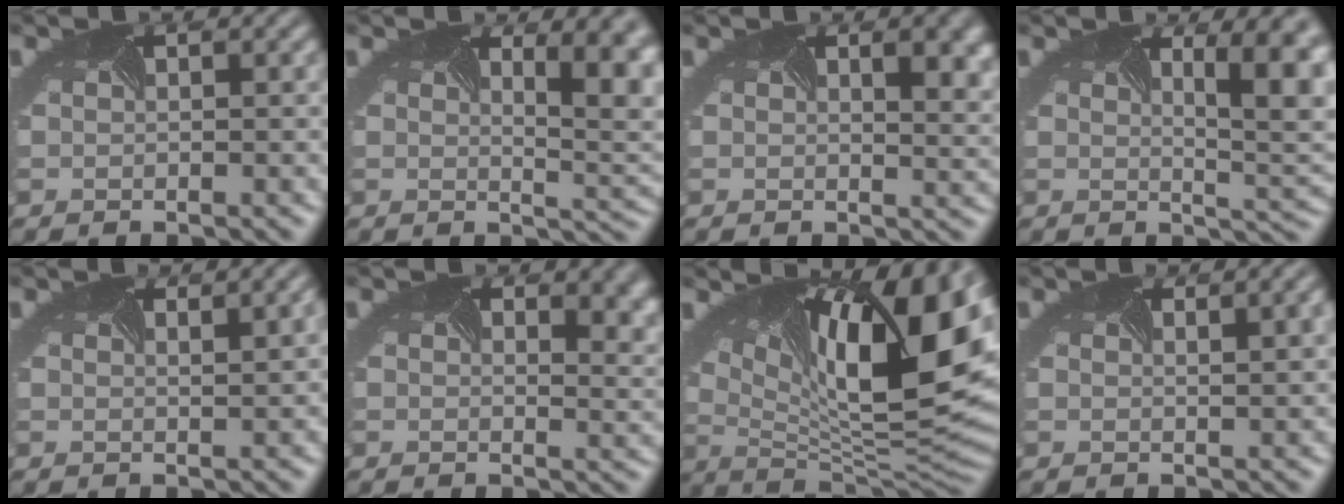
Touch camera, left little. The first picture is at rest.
{"total": 9.1, "force": [3.1, 3.9, 7.6], "torque": [-0.065, 0.020, 0.033]}
{"total": 6.2, "force": [2.0, 3.2, 5.0], "torque": [-0.038, 0.006, 0.028]}
{"total": 9.2, "force": [2.4, 3.3, 8.2], "torque": [-0.074, 0.008, 0.025]}
{"total": 2.5, "force": [1.1, 0.9, 2.1], "torque": [-0.003, 0.016, -0.009]}
{"total": 8.6, "force": [4.2, 4.6, 5.9], "torque": [-0.060, 0.017, 0.056]}
{"total": 16.9, "force": [5.3, 6.6, 14.6], "torque": [-0.208, 0.008, 0.100]}
{"total": 3.2, "force": [1.2, 1.3, 2.6], "torque": [-0.008, 0.015, -0.005]}